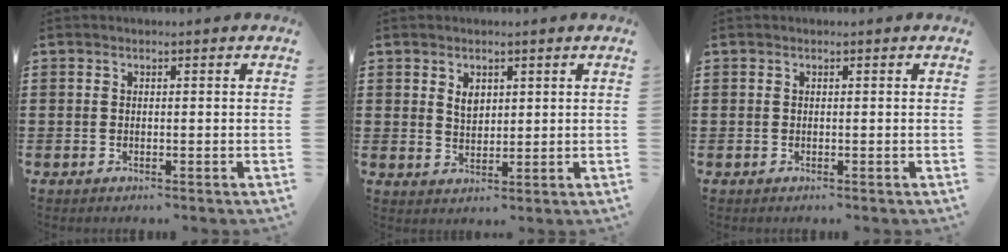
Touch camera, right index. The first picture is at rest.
{"total": 2.5, "force": [1.3, 1.6, 1.4], "torque": [-0.025, 0.002, 0.022]}
{"total": 0.0}